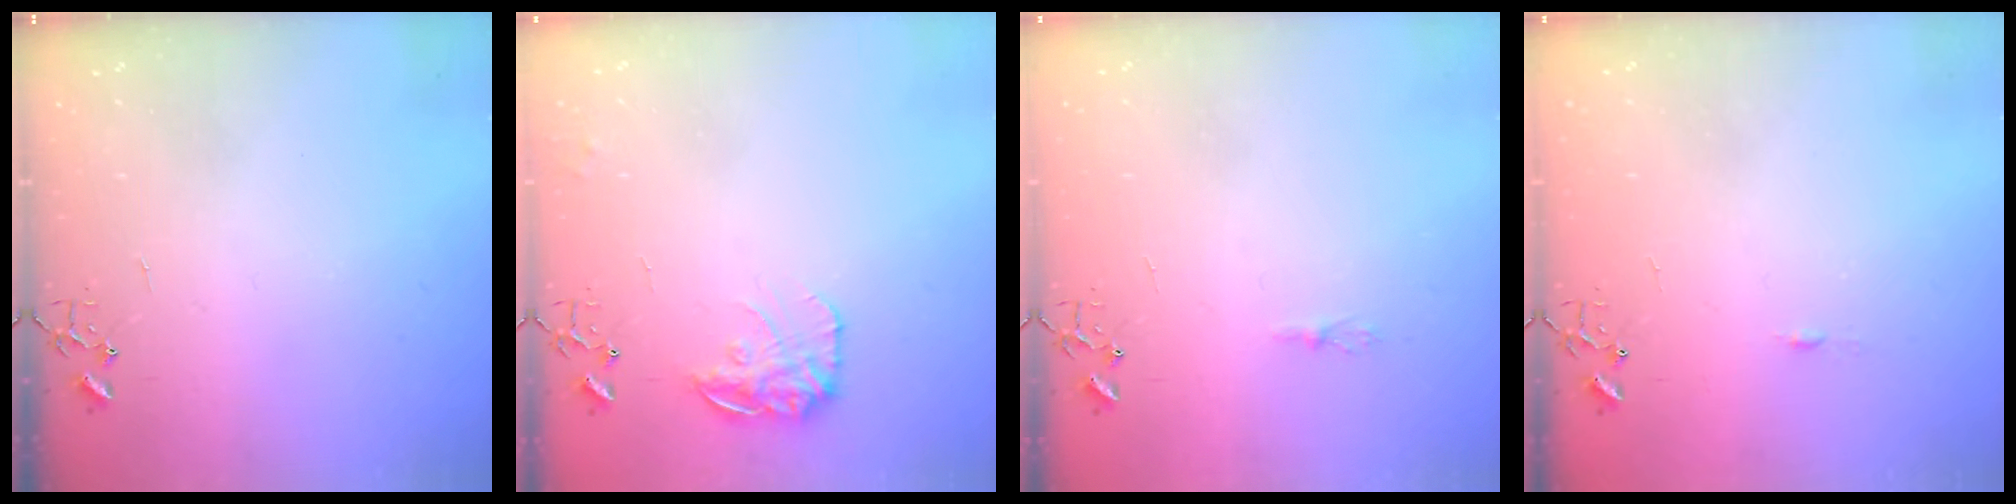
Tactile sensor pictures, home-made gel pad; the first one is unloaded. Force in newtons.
{"total": 12.9, "press": 12.8, "slide": 0.6}
{"total": 4.7, "press": 4.6, "slide": 0.6}
{"total": 3.3, "press": 3.3, "slide": 0.4}